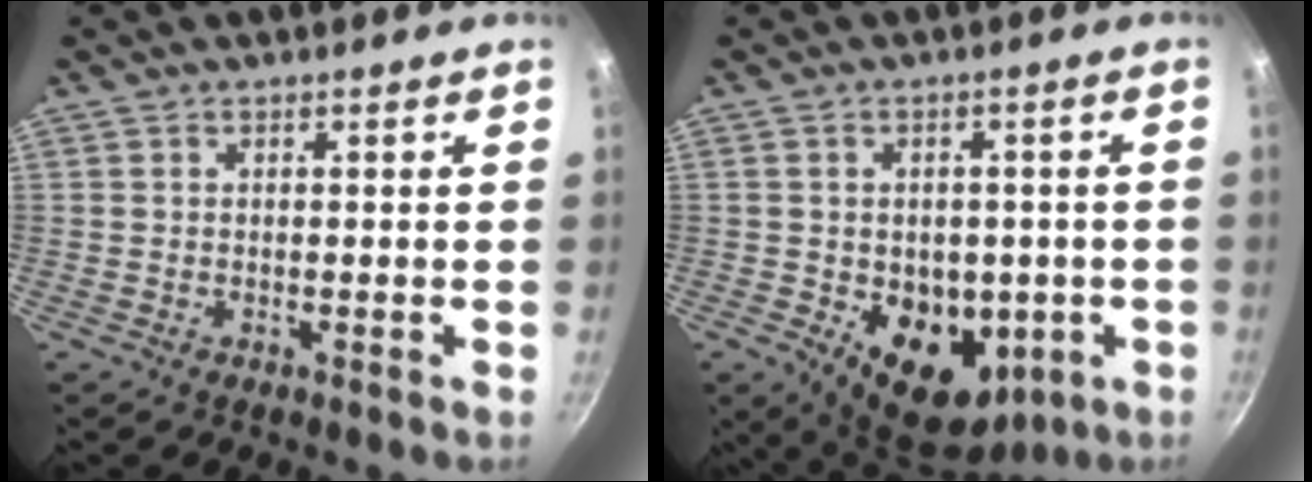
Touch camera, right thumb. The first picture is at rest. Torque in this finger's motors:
{"motor_torque": [-0.30, 0.88, 0.04, 0.07, 0.17]}